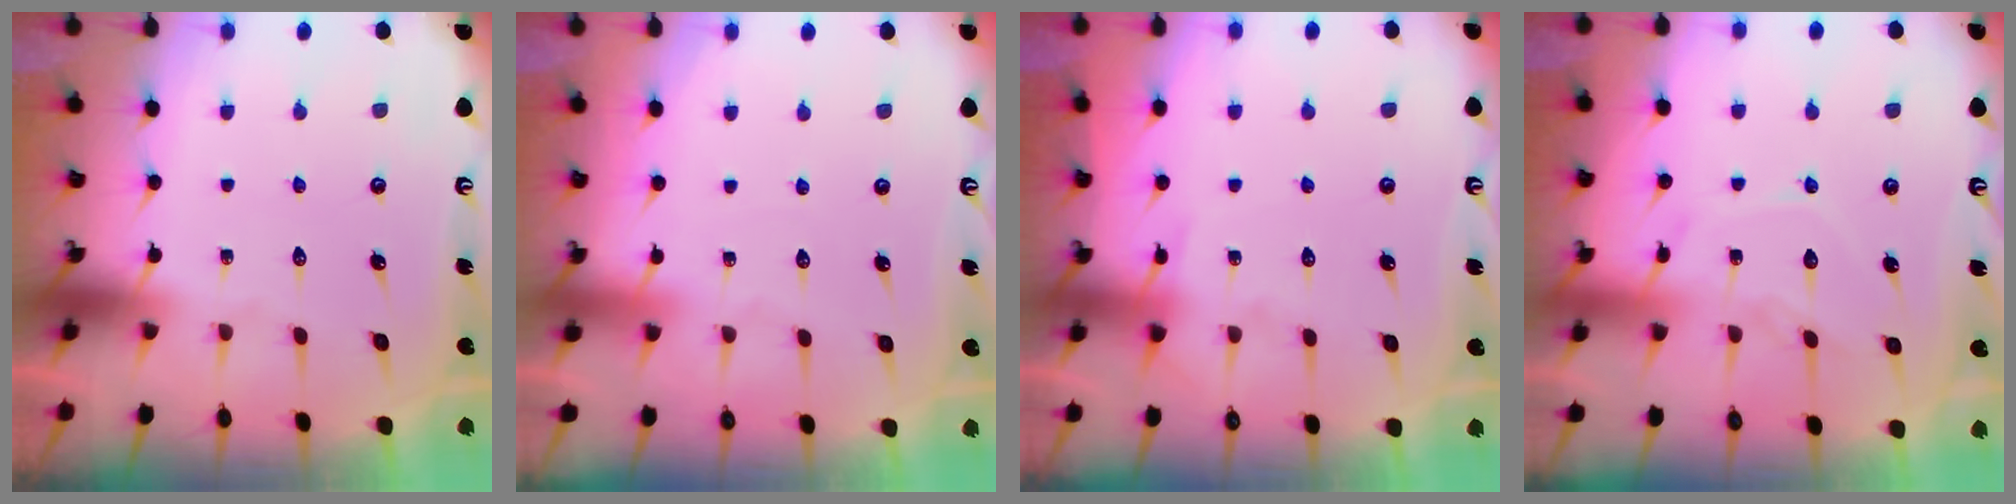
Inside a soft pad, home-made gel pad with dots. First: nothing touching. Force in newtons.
{"total": 1.8, "press": 1.7, "slide": 0.2}
{"total": 5.9, "press": 5.8, "slide": 0.7}
{"total": 9.0, "press": 9.0, "slide": 0.1}